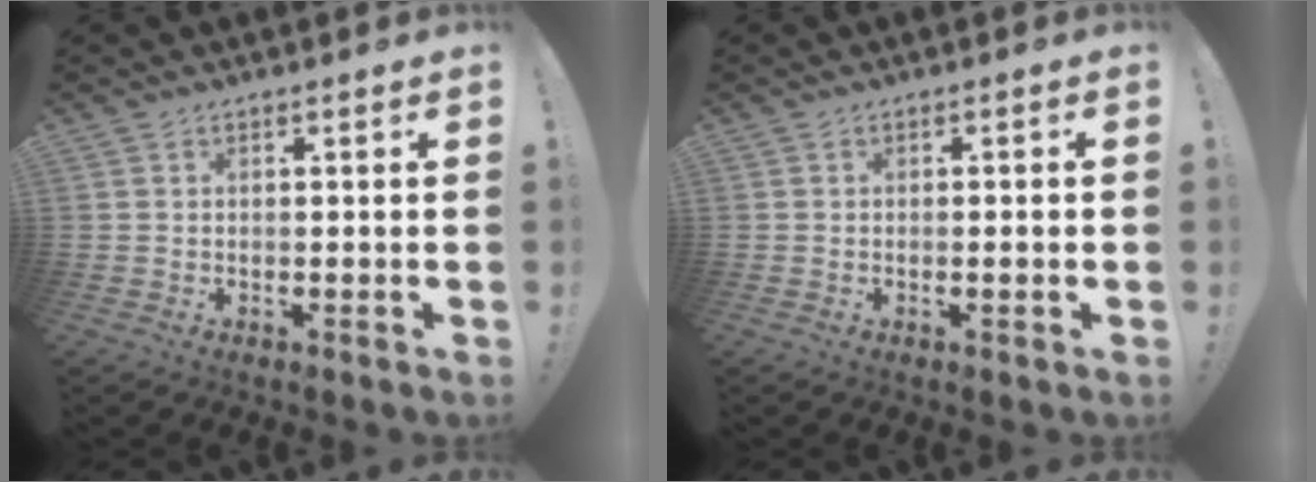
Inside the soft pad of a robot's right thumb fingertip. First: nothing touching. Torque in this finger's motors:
{"motor_torque": [-0.09, -0.22, -0.07, 0.08, -0.02]}